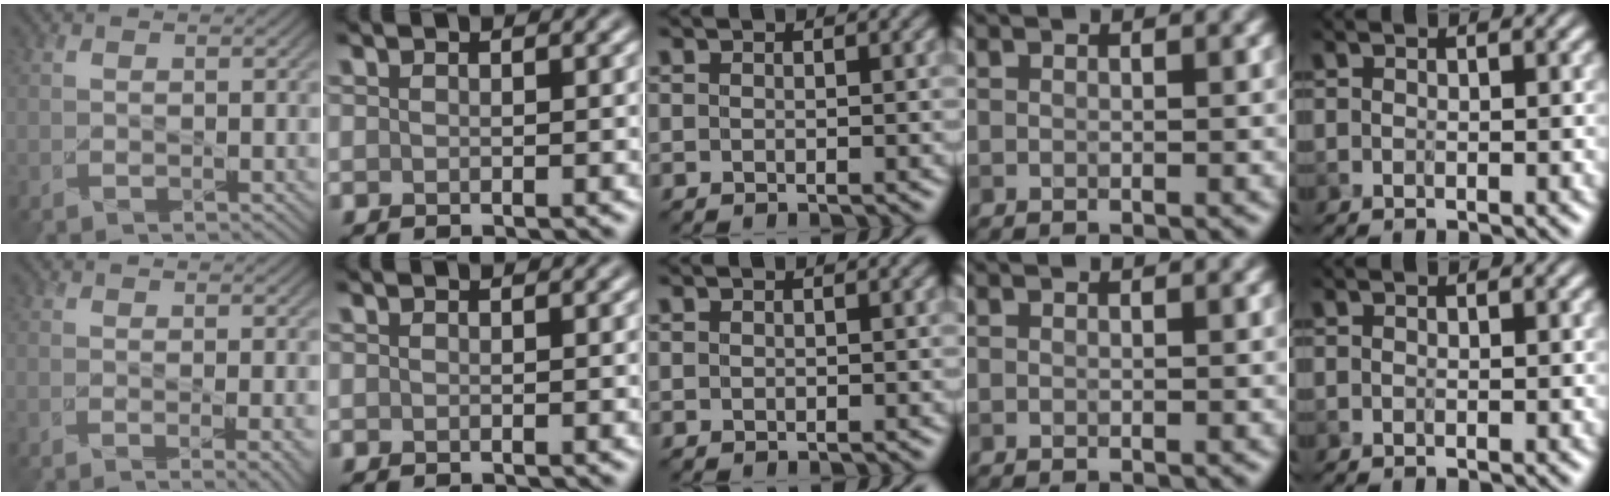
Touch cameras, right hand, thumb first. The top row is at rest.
{"thumb": {"total": 5.1, "force": [-2.2, 1.6, 4.3], "torque": [-0.045, -0.001, -0.028]}}